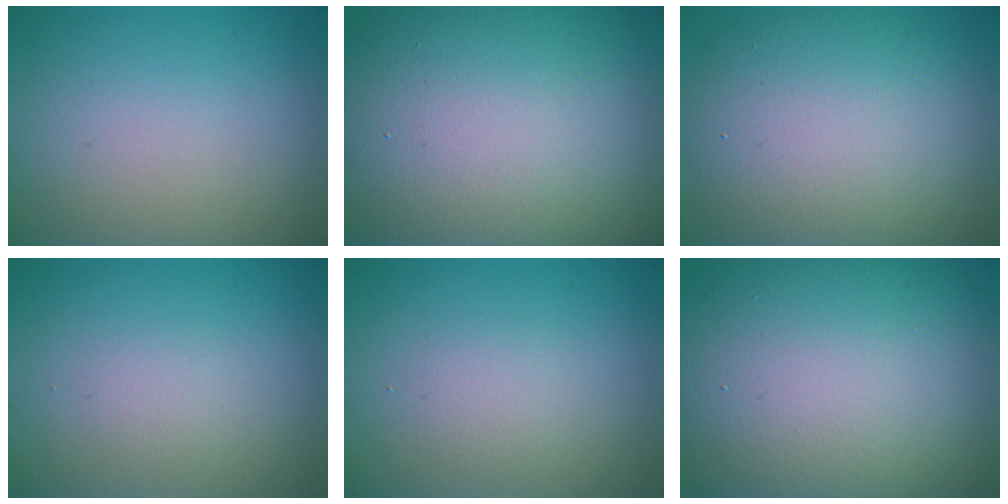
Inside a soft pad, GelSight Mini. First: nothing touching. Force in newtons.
{"total": 20.1, "press": 20.0, "slide": 1.2}
{"total": 12.1, "press": 12.1, "slide": 0.6}
{"total": 1.1, "press": 1.1, "slide": 0.0}
{"total": 1.4, "press": 1.4, "slide": 0.0}
{"total": 18.1, "press": 18.0, "slide": 1.0}